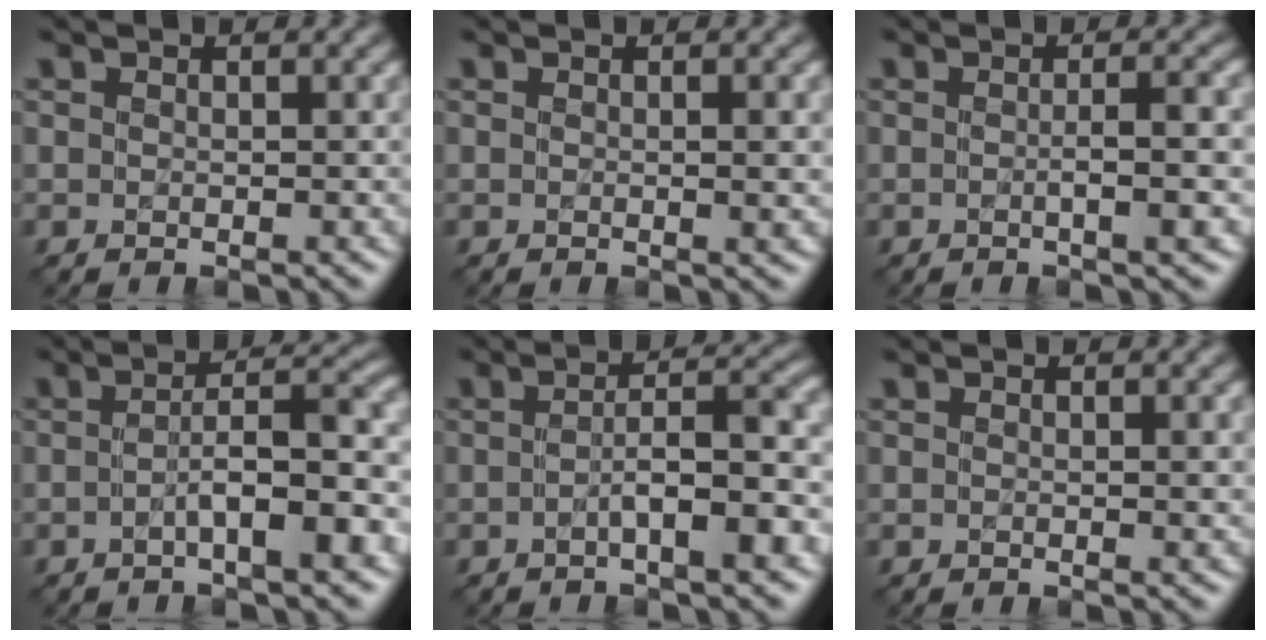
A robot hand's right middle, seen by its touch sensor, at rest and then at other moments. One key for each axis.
{"total": 1.2, "fx": 0.2, "fy": 0.2, "fz": 1.2, "tx": -0.019, "ty": -0.002, "tz": 0.001}
{"total": 2.9, "fx": -0.2, "fy": 0.7, "fz": 2.8, "tx": -0.033, "ty": 0.005, "tz": -0.004}
{"total": 6.6, "fx": -1.4, "fy": 1.5, "fz": 6.3, "tx": -0.084, "ty": 0.016, "tz": -0.030}
{"total": 5.9, "fx": -1.3, "fy": 1.4, "fz": 5.6, "tx": -0.075, "ty": 0.014, "tz": -0.026}
{"total": 0.6, "fx": 0.2, "fy": 0.1, "fz": 0.6, "tx": -0.008, "ty": -0.002, "tz": 0.003}